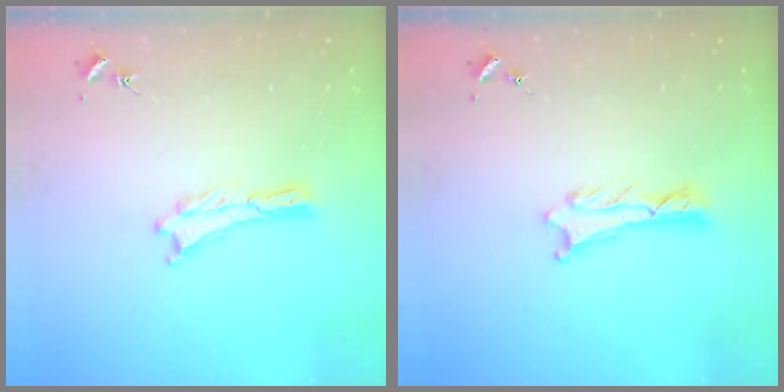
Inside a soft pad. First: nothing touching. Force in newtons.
{"total": 1.2, "press": 1.2, "slide": 0.0}